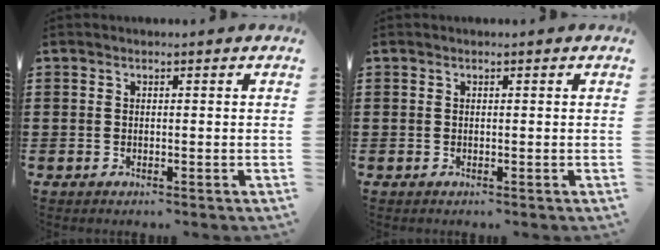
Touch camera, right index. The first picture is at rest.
{"total": 0.0}